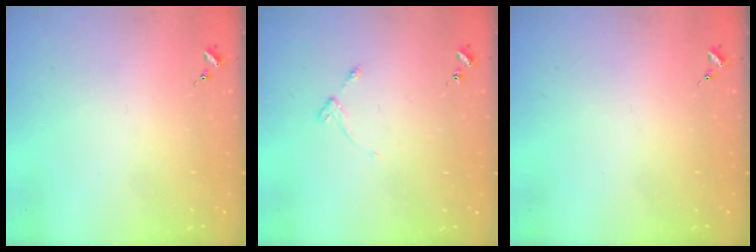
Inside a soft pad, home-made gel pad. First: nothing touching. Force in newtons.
{"total": 4.7, "press": 4.6, "slide": 0.6}
{"total": 0.0}